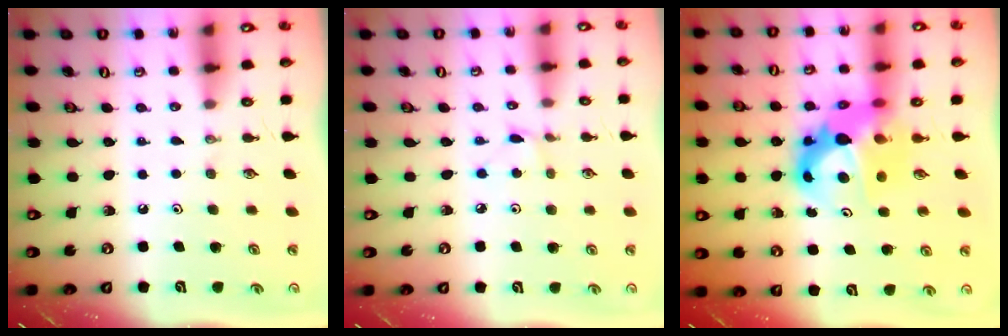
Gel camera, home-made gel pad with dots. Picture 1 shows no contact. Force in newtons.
{"total": 2.1, "press": 2.1, "slide": 0.2}
{"total": 11.3, "press": 11.2, "slide": 1.0}